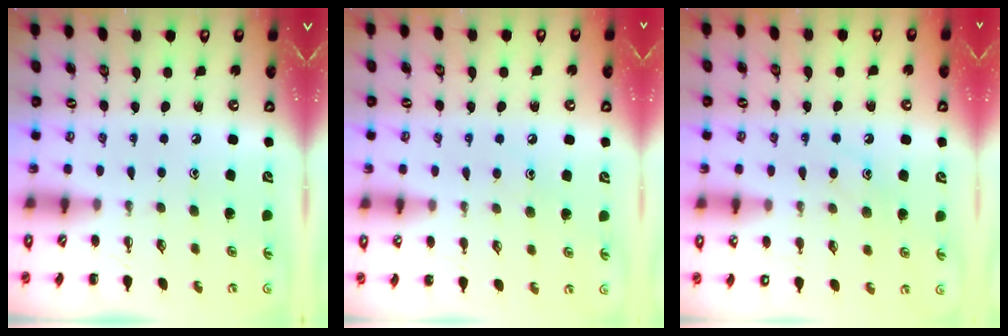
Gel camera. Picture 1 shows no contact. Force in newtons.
{"total": 6.2, "press": 6.0, "slide": 1.6}
{"total": 8.6, "press": 8.5, "slide": 1.3}